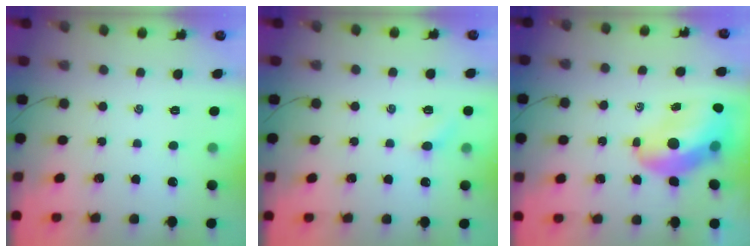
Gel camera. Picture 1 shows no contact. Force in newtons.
{"total": 3.5, "press": 3.3, "slide": 1.2}
{"total": 12.6, "press": 12.0, "slide": 3.9}